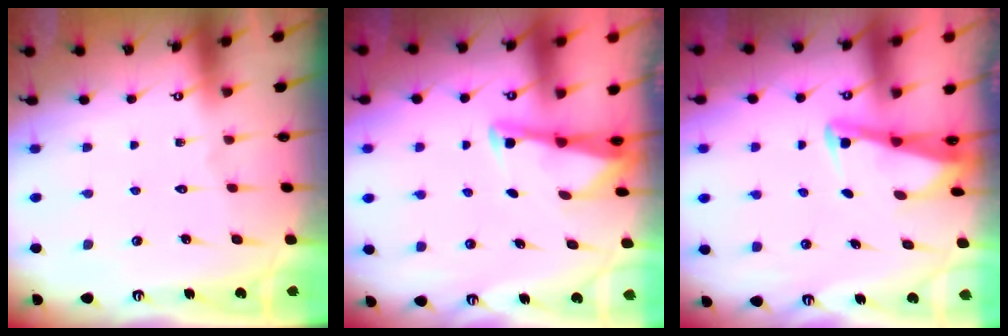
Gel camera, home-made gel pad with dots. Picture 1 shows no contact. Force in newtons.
{"total": 3.0, "press": 3.0, "slide": 0.2}
{"total": 2.6, "press": 2.6, "slide": 0.2}